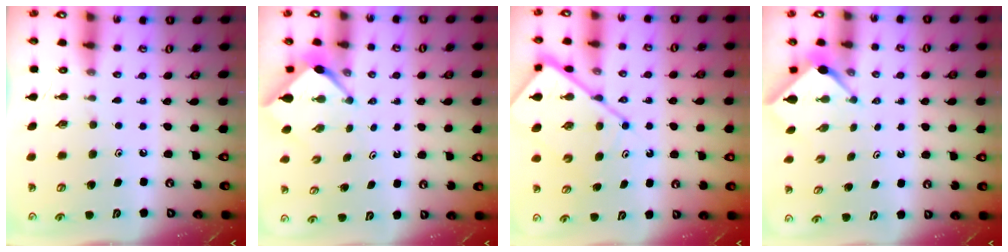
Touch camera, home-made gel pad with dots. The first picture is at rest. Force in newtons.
{"total": 2.4, "press": 2.4, "slide": 0.1}
{"total": 12.3, "press": 12.2, "slide": 1.3}
{"total": 2.5, "press": 2.5, "slide": 0.2}